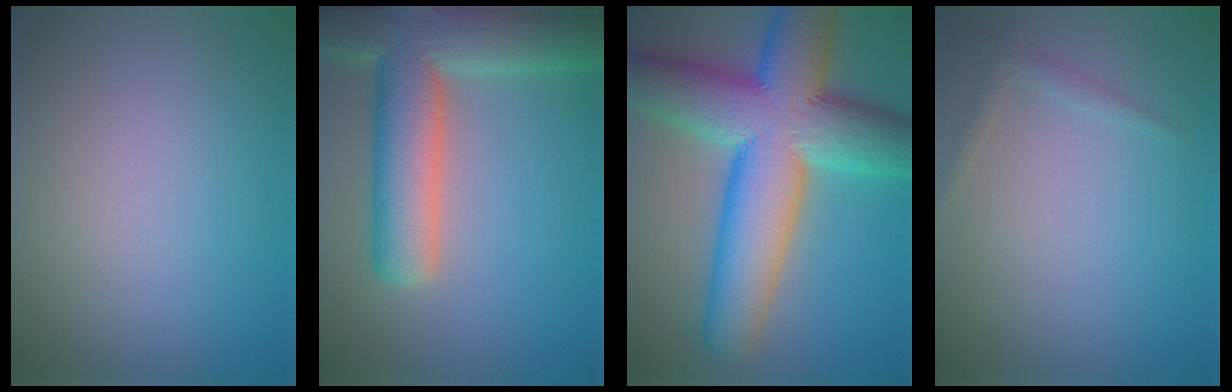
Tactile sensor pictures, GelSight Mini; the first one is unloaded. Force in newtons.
{"total": 10.2, "press": 10.2, "slide": 0.8}
{"total": 14.0, "press": 14.0, "slide": 0.4}
{"total": 1.0, "press": 1.0, "slide": 0.1}